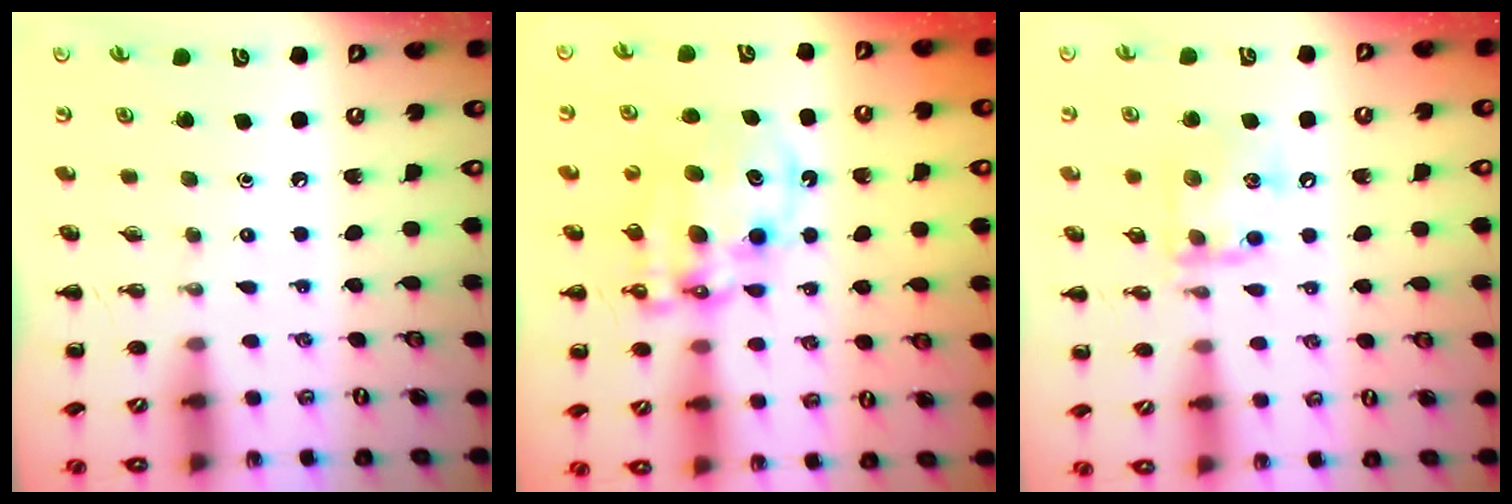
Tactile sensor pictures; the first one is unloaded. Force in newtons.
{"total": 13.5, "press": 13.1, "slide": 3.2}
{"total": 12.1, "press": 12.0, "slide": 1.3}